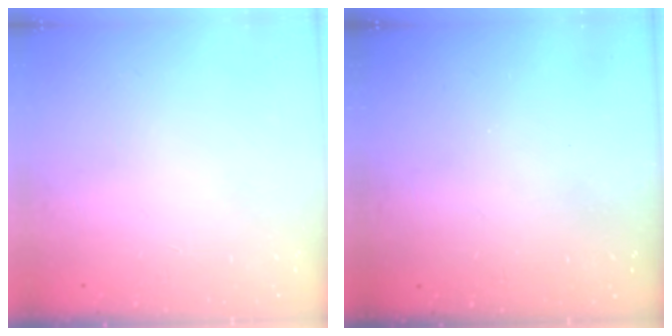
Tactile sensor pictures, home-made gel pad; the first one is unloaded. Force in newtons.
{"total": 3.1, "press": 3.1, "slide": 0.1}